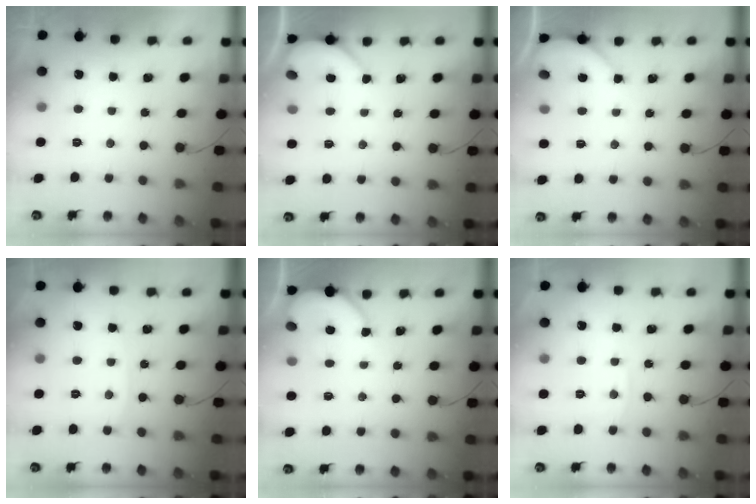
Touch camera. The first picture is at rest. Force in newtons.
{"total": 1.6, "press": 1.6, "slide": 0.2}
{"total": 2.2, "press": 2.2, "slide": 0.3}
{"total": 2.8, "press": 2.7, "slide": 0.3}
{"total": 2.9, "press": 2.8, "slide": 0.4}
{"total": 4.7, "press": 4.7, "slide": 0.4}